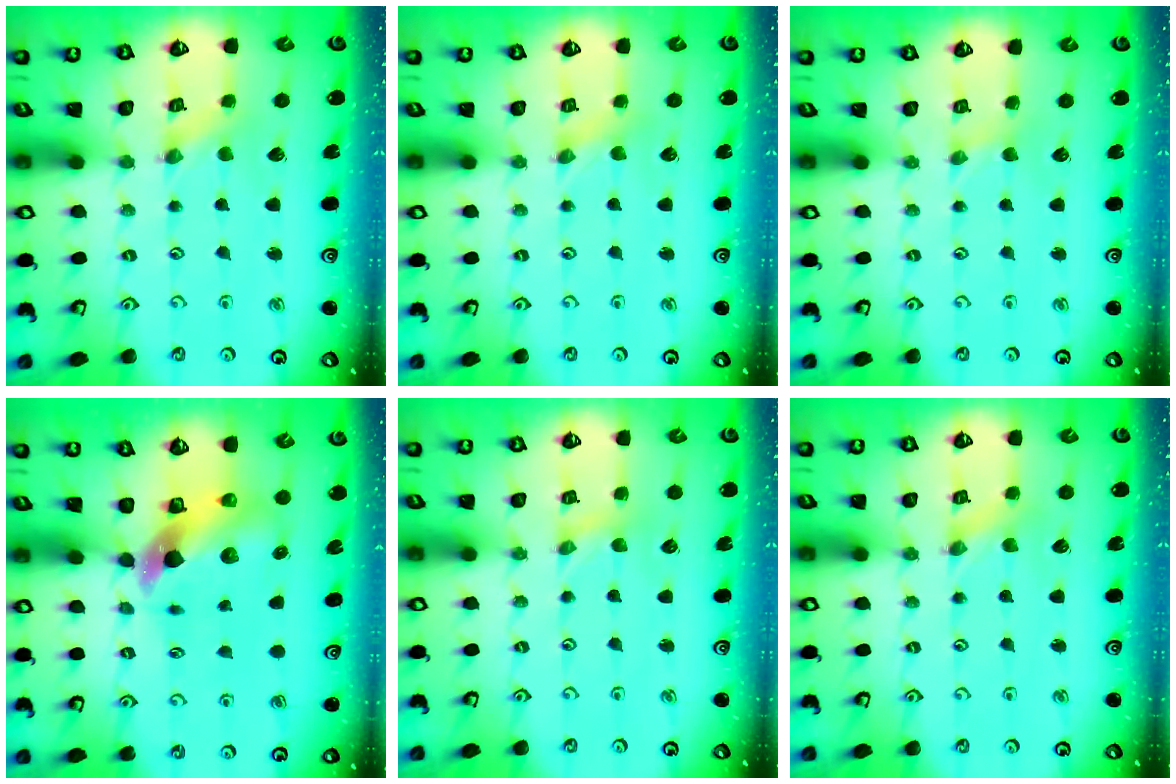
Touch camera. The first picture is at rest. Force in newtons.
{"total": 1.2, "press": 1.1, "slide": 0.2}
{"total": 0.0}
{"total": 8.9, "press": 8.8, "slide": 1.7}
{"total": 0.6, "press": 0.6, "slide": 0.2}
{"total": 0.0}